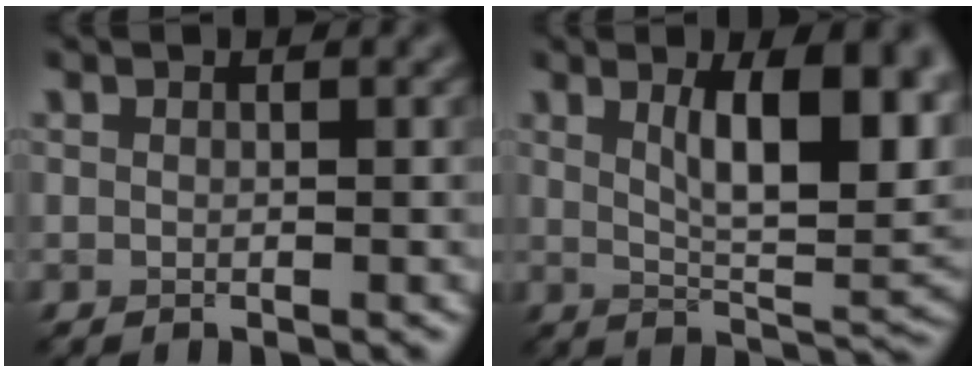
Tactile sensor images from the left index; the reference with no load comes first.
{"total": 10.5, "force": [3.0, 3.5, 9.4], "torque": [-0.126, -0.003, 0.052]}